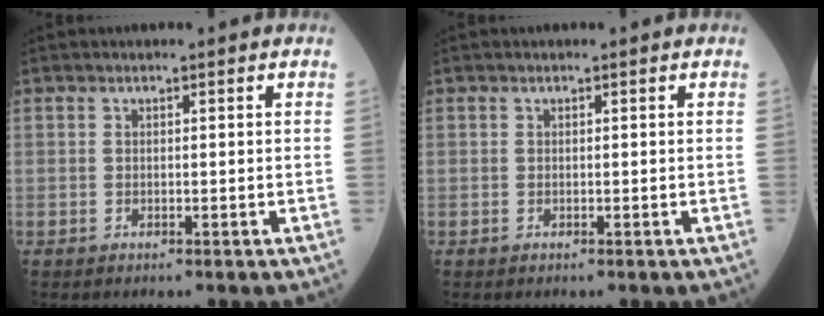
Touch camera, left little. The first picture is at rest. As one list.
[{"total": 0.0}]